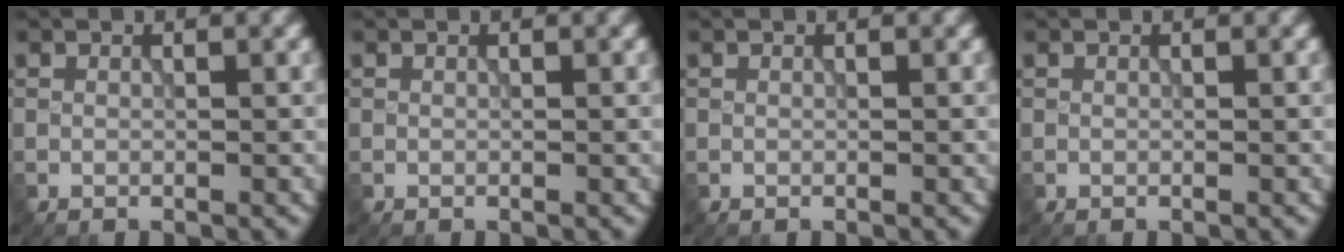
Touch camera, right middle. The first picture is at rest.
{"total": 0.0}
{"total": 0.0}
{"total": 0.0}